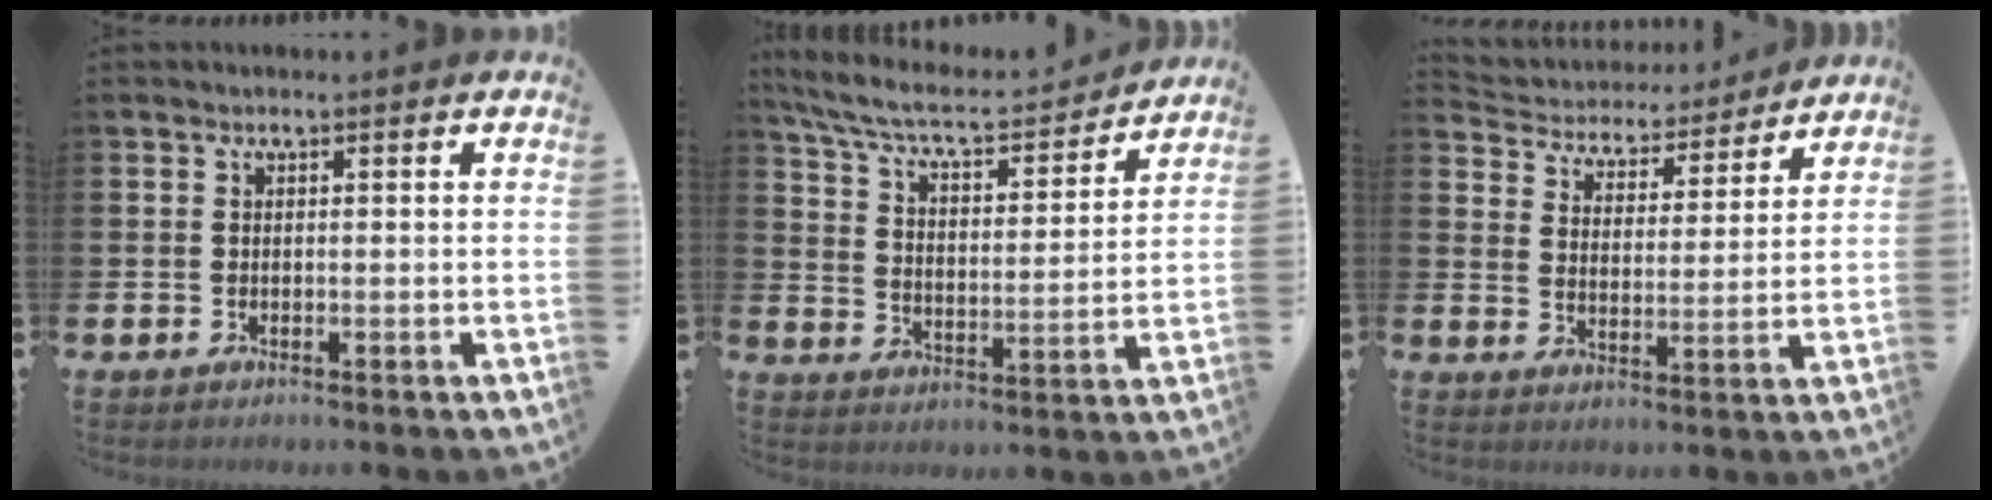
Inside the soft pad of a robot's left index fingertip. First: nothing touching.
{"total": 7.5, "force": [6.7, 1.9, 2.9], "torque": [-0.093, -0.046, 0.112]}
{"total": 4.7, "force": [4.4, 1.5, 0.0], "torque": [-0.035, -0.041, 0.073]}